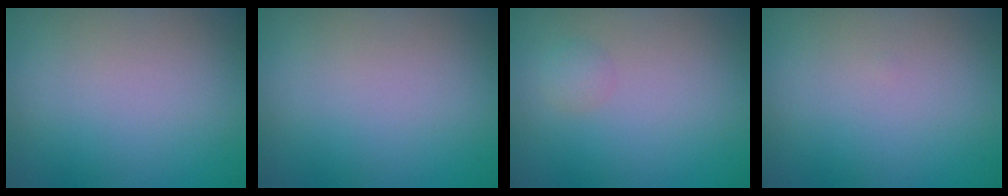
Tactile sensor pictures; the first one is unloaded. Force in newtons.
{"total": 0.0}
{"total": 1.0, "press": 1.0, "slide": 0.0}
{"total": 0.0}